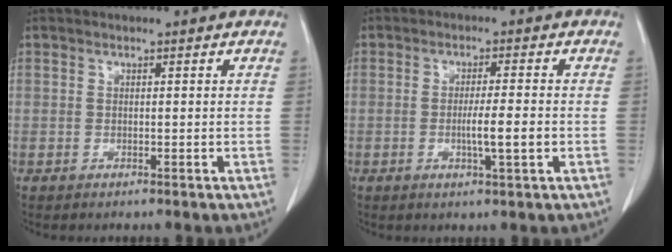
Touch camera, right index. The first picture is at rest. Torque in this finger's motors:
{"motor_torque": [0.74, -0.13, 0.39, 0.07]}